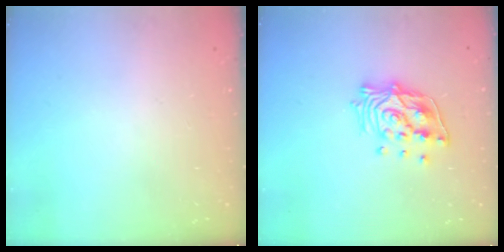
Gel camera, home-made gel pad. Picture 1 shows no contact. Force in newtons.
{"total": 13.8, "press": 13.7, "slide": 1.6}